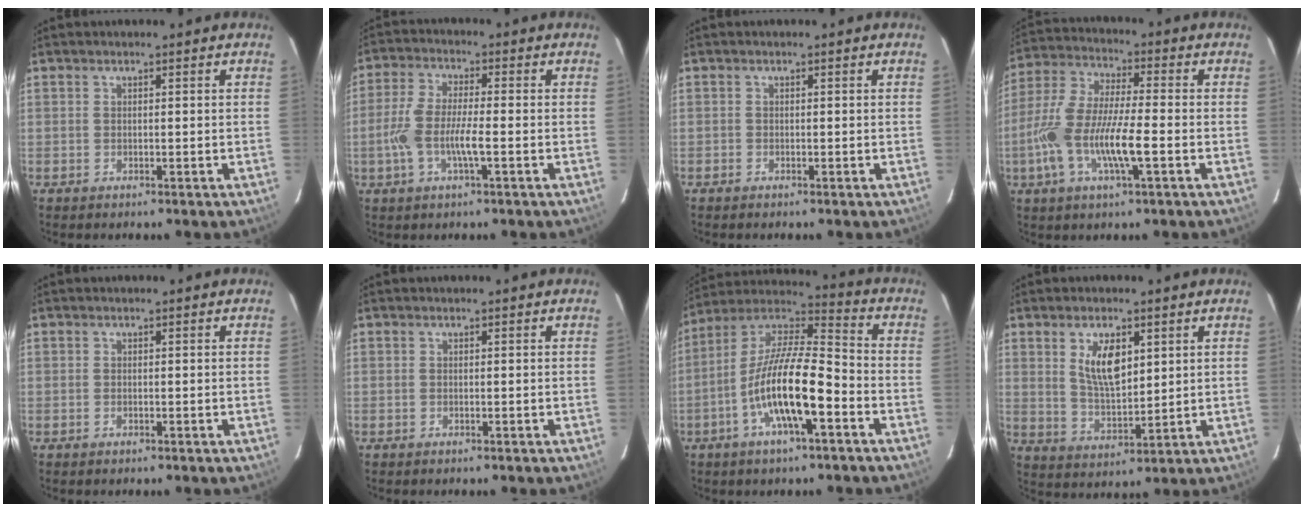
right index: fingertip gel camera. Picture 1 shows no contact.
{"total": 8.1, "force": [-2.2, 1.7, 7.6], "torque": [-0.161, -0.001, -0.045]}
{"total": 0.6, "force": [-0.5, 0.3, 0.0], "torque": [-0.001, 0.001, -0.011]}
{"total": 14.0, "force": [-3.9, 3.2, 13.0], "torque": [-0.271, -0.005, -0.077]}
{"total": 0.0}
{"total": 0.0}
{"total": 16.0, "force": [-6.1, 3.8, 14.3], "torque": [-0.272, -0.008, -0.121]}
{"total": 8.3, "force": [3.1, 3.9, 6.7], "torque": [-0.119, 0.000, 0.067]}